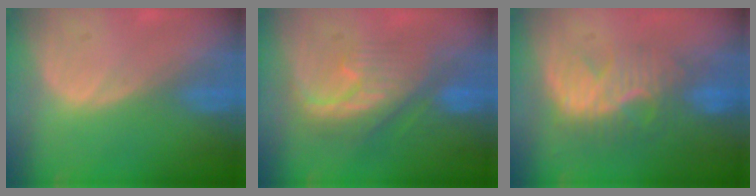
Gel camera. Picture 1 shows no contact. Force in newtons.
{"total": 7.9, "press": 7.9, "slide": 1.1}
{"total": 9.7, "press": 8.6, "slide": 4.4}